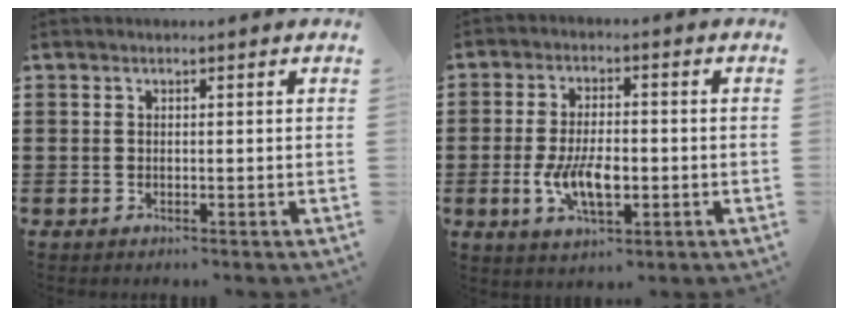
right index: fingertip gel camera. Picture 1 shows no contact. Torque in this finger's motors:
{"motor_torque": [1.22, 0.92, 0.48, 0.21]}